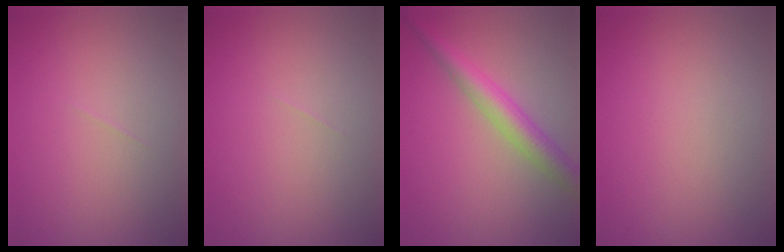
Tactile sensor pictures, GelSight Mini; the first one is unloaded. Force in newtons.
{"total": 0.0}
{"total": 4.0, "press": 4.0, "slide": 0.1}
{"total": 0.0}